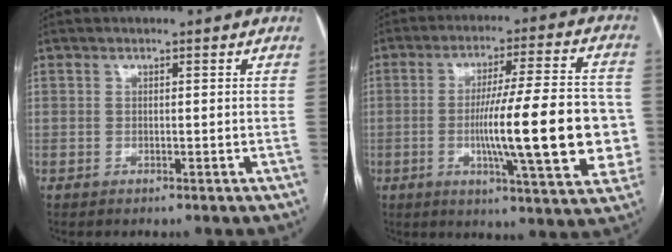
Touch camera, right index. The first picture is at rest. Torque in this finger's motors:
{"motor_torque": [2.14, 0.00, 1.05, 0.21]}